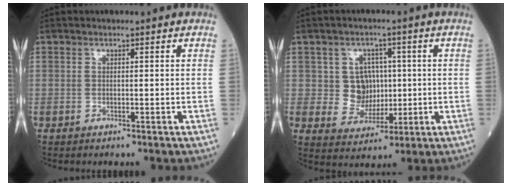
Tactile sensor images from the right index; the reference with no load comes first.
{"total": 5.8, "force": [0.7, 5.4, 1.9], "torque": [-0.028, 0.011, 0.020]}